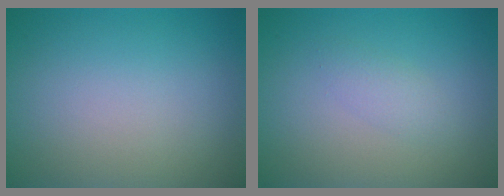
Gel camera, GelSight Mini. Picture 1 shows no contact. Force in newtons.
{"total": 1.4, "press": 1.3, "slide": 0.1}